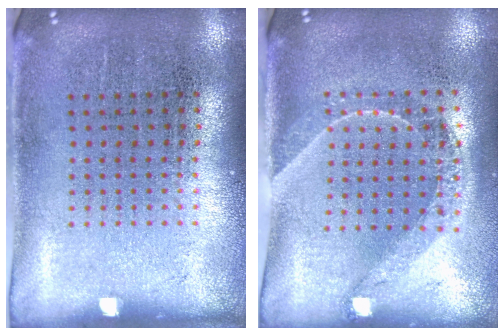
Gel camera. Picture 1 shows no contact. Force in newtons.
{"total": 1.6, "press": 1.3, "slide": 0.9}